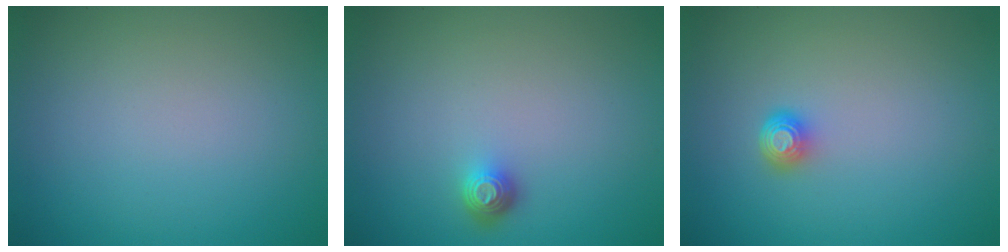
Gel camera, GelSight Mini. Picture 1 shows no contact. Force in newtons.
{"total": 1.4, "press": 1.1, "slide": 0.9}
{"total": 1.5, "press": 1.1, "slide": 1.1}